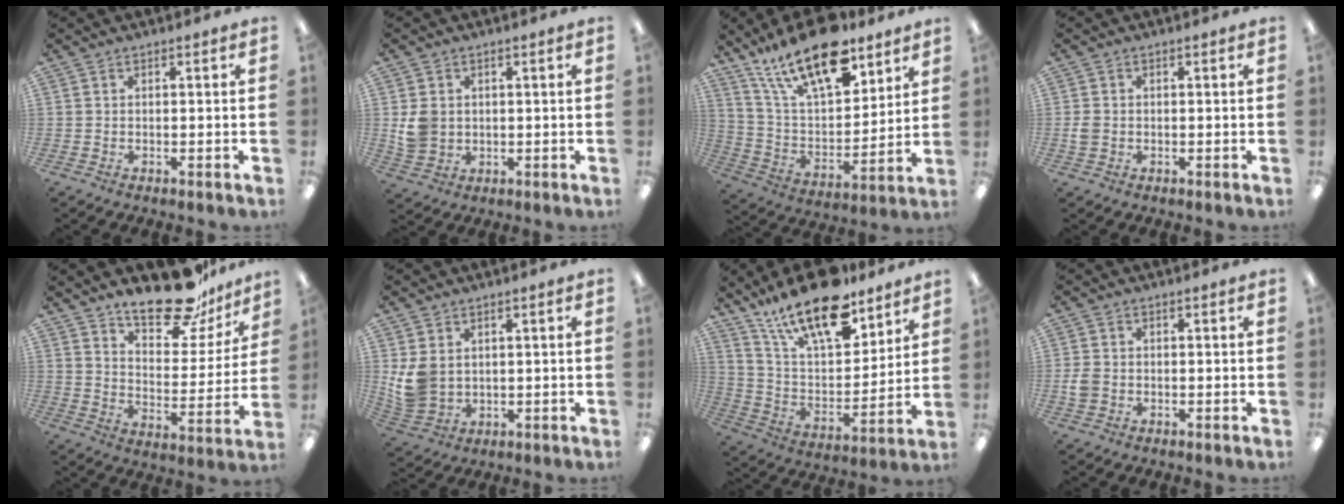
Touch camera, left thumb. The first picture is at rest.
{"total": 5.3, "force": [1.0, 4.7, 2.3], "torque": [-0.033, 0.006, 0.021]}
{"total": 21.0, "force": [14.7, 8.5, 12.2], "torque": [-0.235, -0.076, 0.257]}
{"total": 2.2, "force": [-0.3, 1.8, 1.1], "torque": [-0.020, 0.004, -0.005]}
{"total": 17.9, "force": [14.7, 6.4, 7.9], "torque": [-0.109, -0.106, 0.252]}
{"total": 7.2, "force": [1.9, 5.8, 3.9], "torque": [-0.089, -0.003, 0.040]}
{"total": 20.4, "force": [15.1, 7.8, 11.3], "torque": [-0.205, -0.085, 0.265]}
{"total": 3.5, "force": [-0.4, 2.9, 2.0], "torque": [-0.040, 0.005, -0.008]}